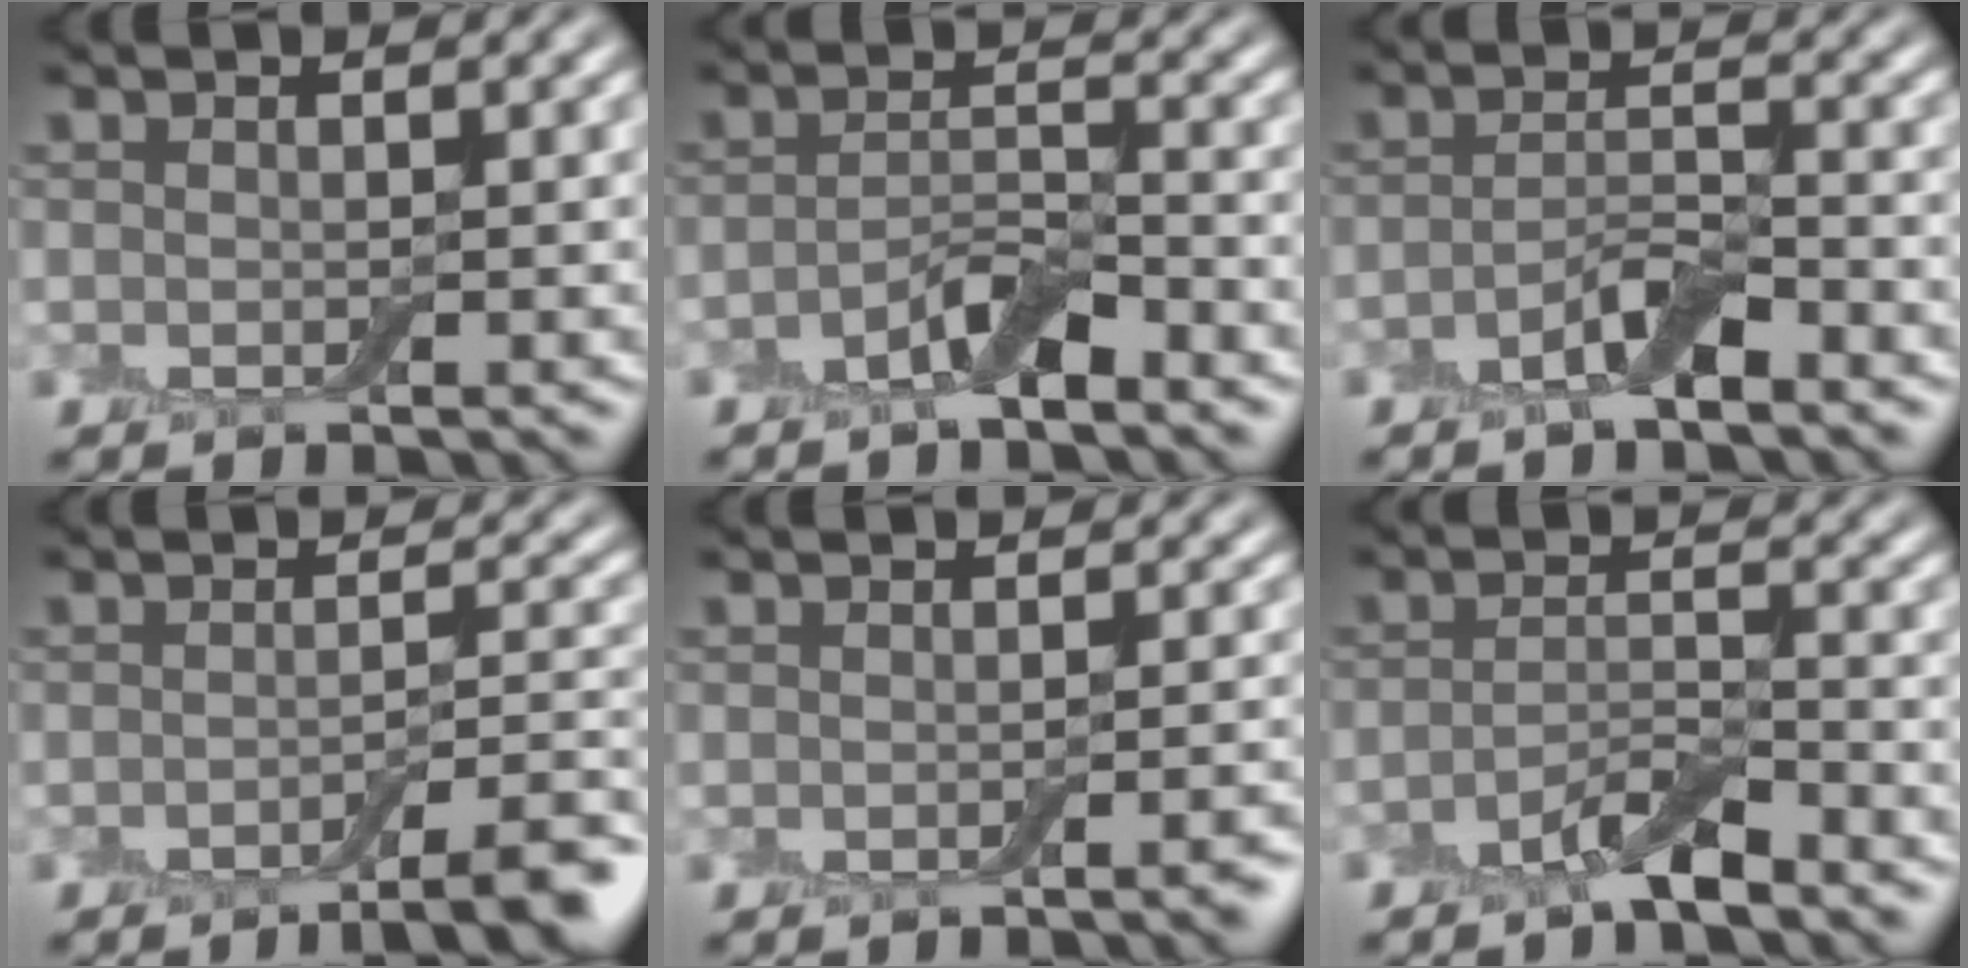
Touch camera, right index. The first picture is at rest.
{"total": 3.1, "force": [-2.1, 1.0, 2.1], "torque": [-0.040, 0.008, -0.041]}
{"total": 2.9, "force": [-1.8, 0.8, 2.0], "torque": [-0.039, 0.007, -0.037]}
{"total": 5.5, "force": [-3.3, 1.2, 4.3], "torque": [-0.053, 0.003, -0.050]}
{"total": 1.3, "force": [-0.7, 0.3, 1.1], "torque": [-0.010, 0.002, -0.011]}
{"total": 3.2, "force": [-2.4, 0.7, 2.0], "torque": [-0.037, 0.005, -0.050]}